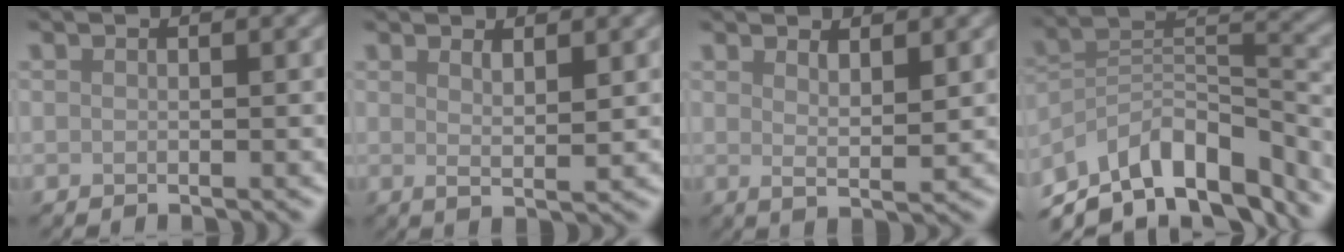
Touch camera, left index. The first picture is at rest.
{"total": 1.8, "force": [1.0, 0.4, 1.5], "torque": [-0.025, -0.007, 0.017]}
{"total": 2.3, "force": [1.4, 0.5, 1.7], "torque": [-0.027, -0.008, 0.025]}
{"total": 11.7, "force": [-8.3, 5.2, 6.5], "torque": [-0.111, 0.023, -0.159]}